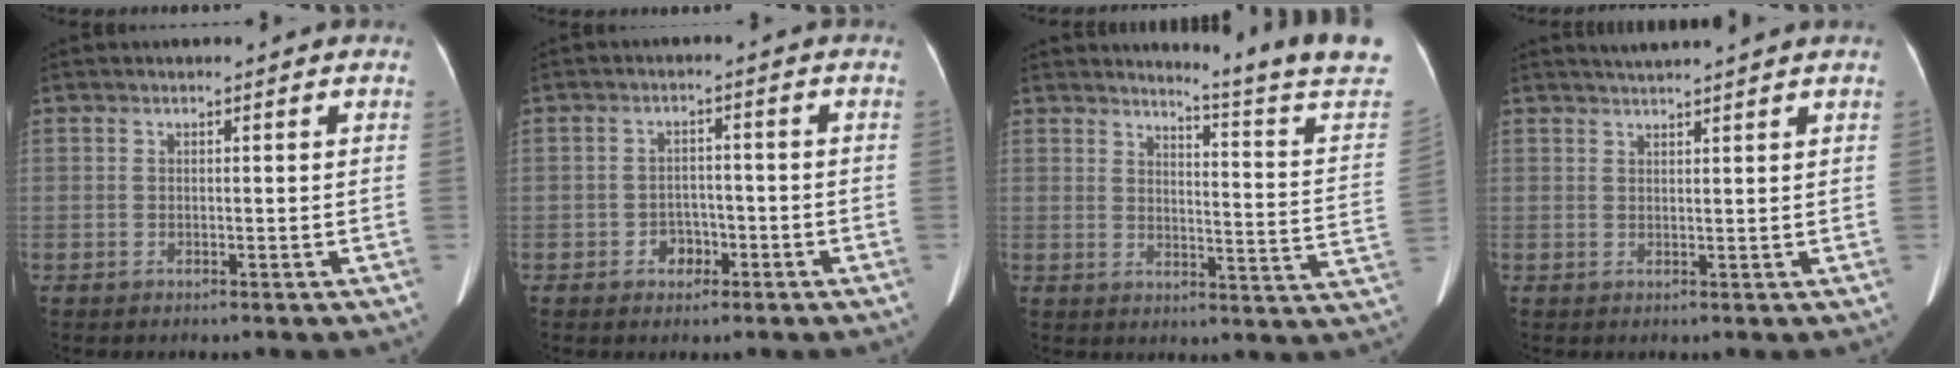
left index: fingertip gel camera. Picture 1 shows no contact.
{"total": 3.2, "force": [-1.5, 2.4, 1.4], "torque": [-0.020, 0.009, -0.020]}
{"total": 15.2, "force": [14.2, -3.1, 4.4], "torque": [-0.066, -0.123, 0.159]}
{"total": 4.0, "force": [3.6, -1.0, 1.5], "torque": [-0.020, 0.020, 0.054]}